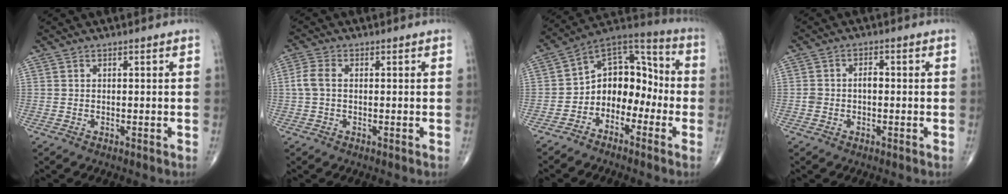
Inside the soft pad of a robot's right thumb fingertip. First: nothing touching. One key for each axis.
{"total": 3.5, "fx": 0.1, "fy": 2.2, "fz": 2.8, "tx": -0.069, "ty": 0.008, "tz": -0.003}
{"total": 12.0, "fx": -3.4, "fy": 8.8, "fz": 7.4, "tx": -0.068, "ty": 0.075, "tz": -0.074}
{"total": 2.6, "fx": -0.4, "fy": 1.8, "fz": 1.9, "tx": -0.031, "ty": 0.013, "tz": -0.008}